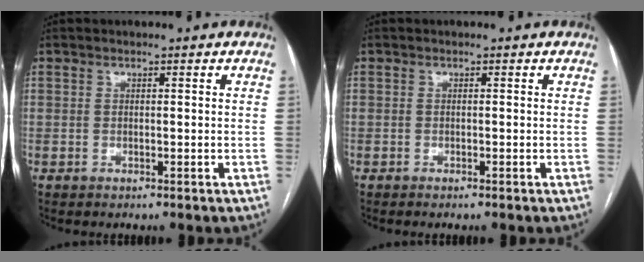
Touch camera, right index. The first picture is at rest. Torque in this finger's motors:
{"motor_torque": [-0.06, -0.05, 0.08, 0.01]}